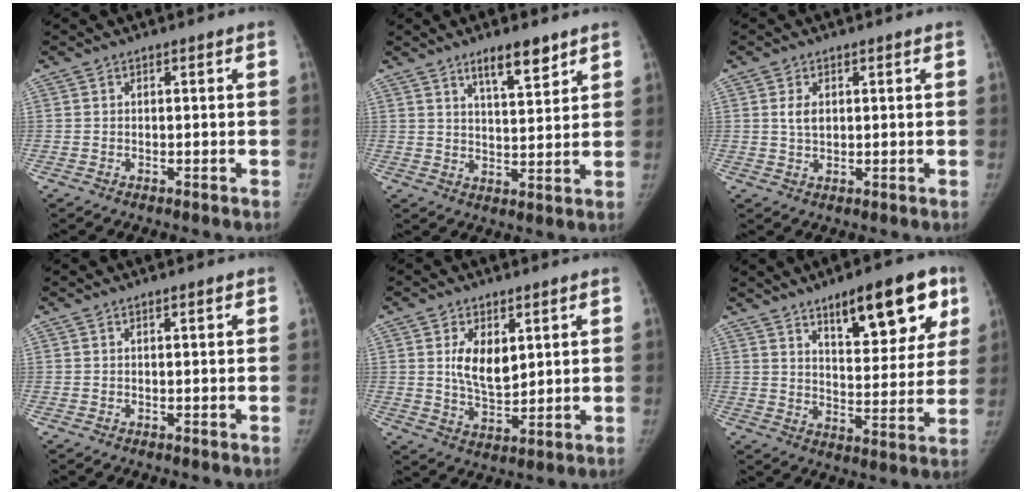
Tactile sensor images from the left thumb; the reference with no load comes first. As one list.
[{"total": 7.7, "force": [5.3, 2.1, 5.1], "torque": [-0.068, -0.036, 0.089]}, {"total": 3.1, "force": [0.9, 2.0, 2.1], "torque": [-0.030, -0.005, 0.020]}, {"total": 0.9, "force": [0.5, 0.2, 0.7], "torque": [-0.011, 0.001, 0.008]}, {"total": 8.3, "force": [2.7, 4.8, 6.3], "torque": [-0.085, -0.023, 0.057]}, {"total": 17.7, "force": [9.9, 6.8, 13.0], "torque": [-0.130, -0.040, 0.146]}]